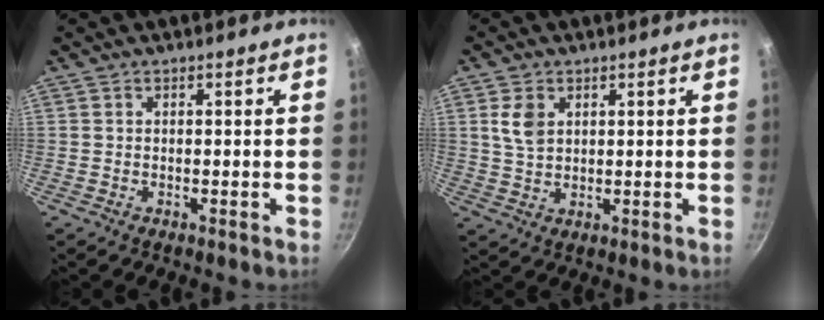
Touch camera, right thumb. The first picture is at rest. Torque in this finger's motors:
{"motor_torque": [0.00, 0.09, 0.07, -0.06, 0.10]}